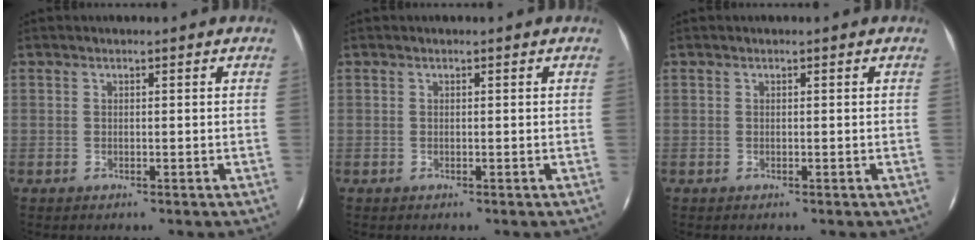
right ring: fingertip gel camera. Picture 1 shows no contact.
{"total": 0.0}
{"total": 0.0}